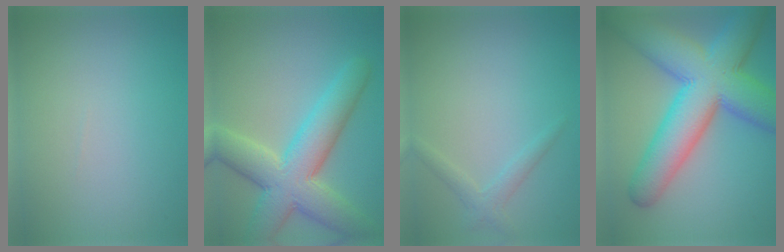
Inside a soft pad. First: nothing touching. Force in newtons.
{"total": 8.8, "press": 8.8, "slide": 0.6}
{"total": 1.6, "press": 1.6, "slide": 0.1}
{"total": 12.7, "press": 12.7, "slide": 0.2}